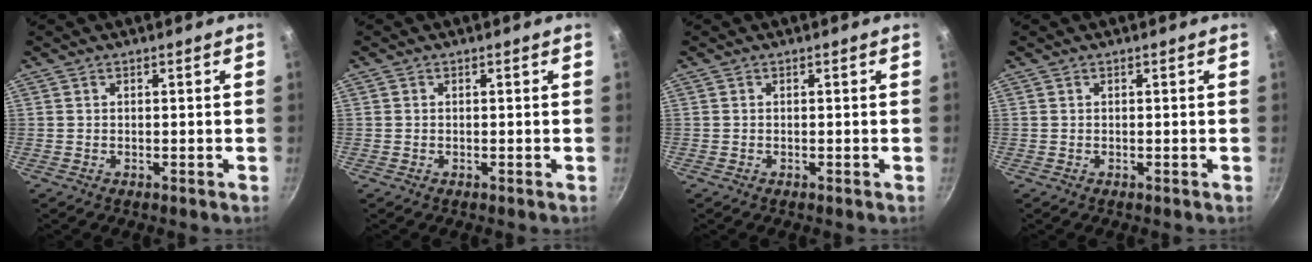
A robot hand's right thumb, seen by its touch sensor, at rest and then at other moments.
{"total": 0.0}
{"total": 0.0}
{"total": 0.0}